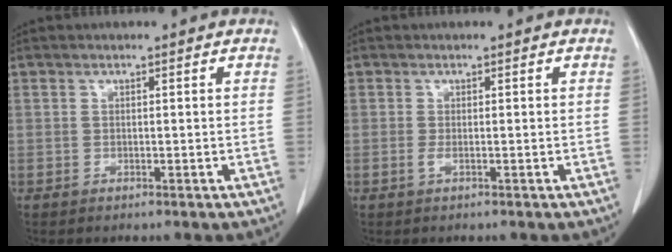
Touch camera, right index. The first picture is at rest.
{"total": 0.7, "force": [-0.3, -0.1, 0.6], "torque": [-0.014, -0.001, -0.006]}